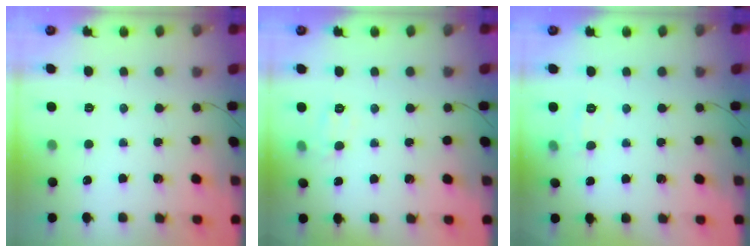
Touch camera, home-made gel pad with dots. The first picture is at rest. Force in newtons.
{"total": 6.5, "press": 6.3, "slide": 1.4}
{"total": 6.5, "press": 6.4, "slide": 1.4}